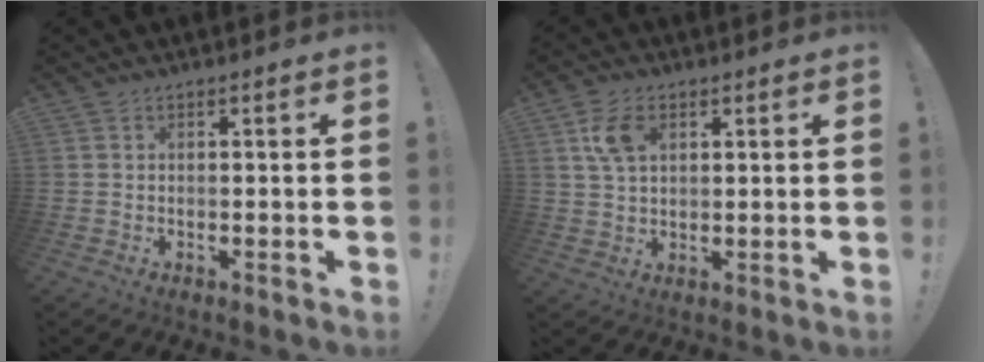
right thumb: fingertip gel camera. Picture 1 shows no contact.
{"total": 7.6, "force": [2.9, 4.6, 5.4], "torque": [-0.106, 0.000, 0.055]}